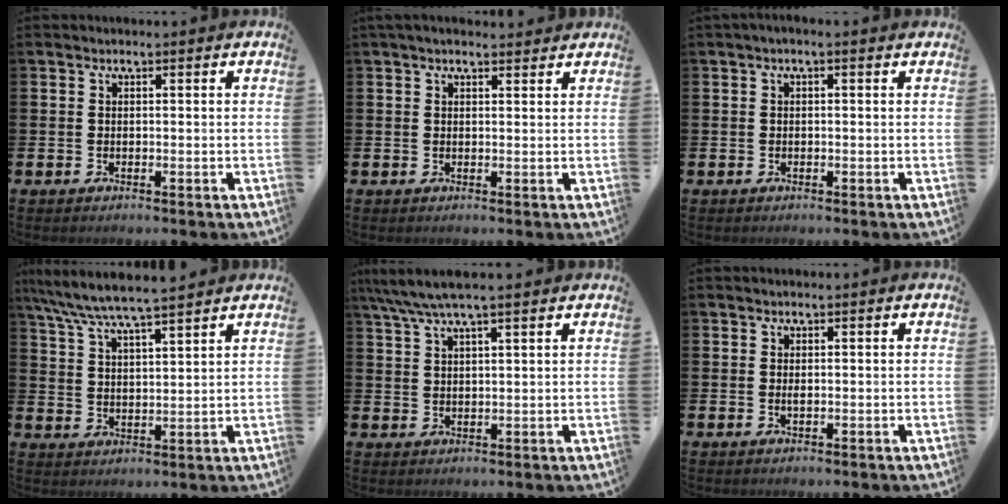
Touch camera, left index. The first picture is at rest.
{"total": 1.7, "force": [1.5, 0.5, 0.6], "torque": [-0.001, -0.003, 0.024]}
{"total": 0.7, "force": [-0.2, 0.1, 0.7], "torque": [-0.018, 0.003, -0.002]}
{"total": 6.9, "force": [6.5, 0.2, 2.3], "torque": [-0.068, -0.032, 0.115]}
{"total": 4.9, "force": [4.1, 0.5, 2.8], "torque": [-0.065, -0.007, 0.074]}
{"total": 0.6, "force": [0.1, 0.1, 0.5], "torque": [-0.004, -0.003, 0.000]}